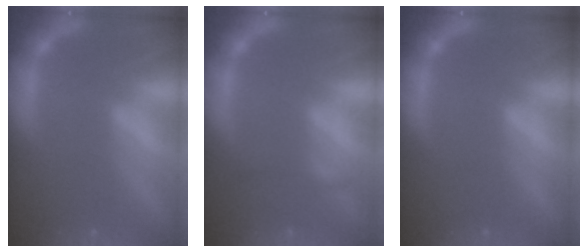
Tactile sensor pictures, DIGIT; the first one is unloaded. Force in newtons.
{"total": 1.4}
{"total": 0.0}